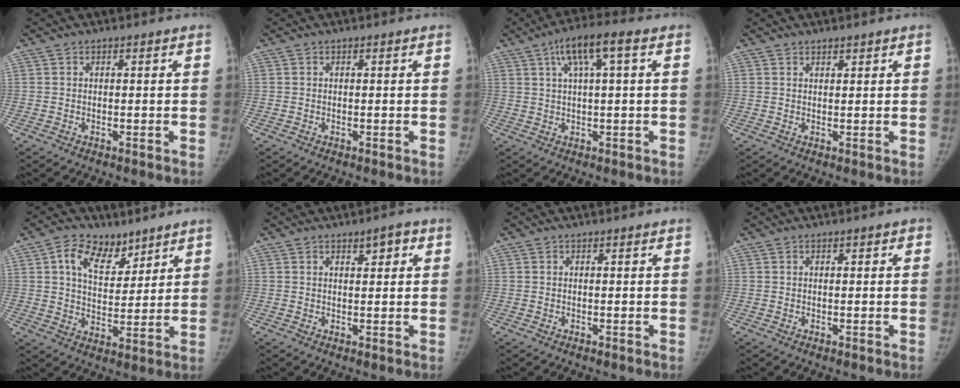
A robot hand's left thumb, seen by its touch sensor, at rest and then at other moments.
{"total": 0.0}
{"total": 7.9, "force": [2.9, 1.7, 7.1], "torque": [-0.136, 0.017, 0.048]}
{"total": 0.9, "force": [0.9, 0.3, 0.2], "torque": [0.004, -0.006, 0.014]}
{"total": 10.2, "force": [5.8, 6.3, 5.4], "torque": [-0.067, -0.028, 0.104]}
{"total": 2.8, "force": [1.4, 1.2, 2.1], "torque": [-0.019, -0.004, 0.020]}
{"total": 0.0}
{"total": 0.9, "force": [0.3, 0.5, 0.7], "torque": [-0.006, 0.002, 0.002]}